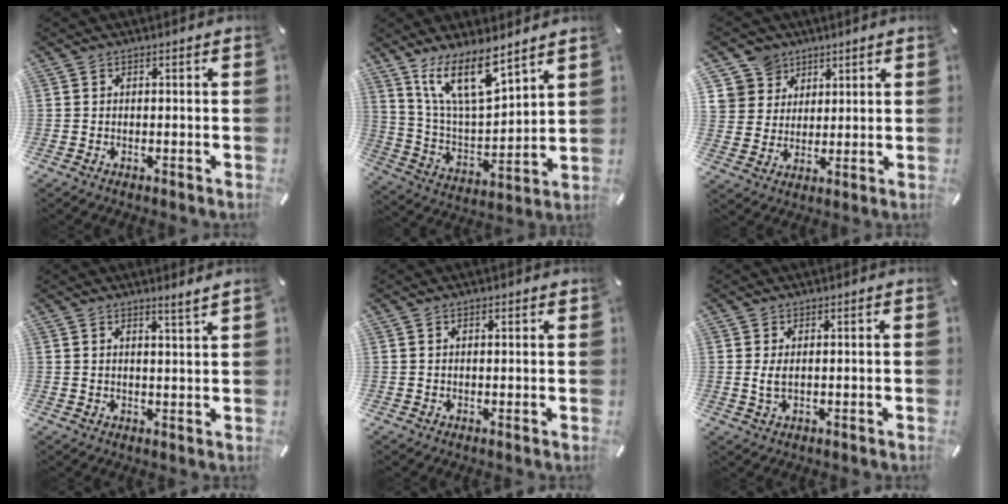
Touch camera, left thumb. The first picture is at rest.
{"total": 14.9, "force": [10.7, 5.2, 9.1], "torque": [-0.182, -0.053, 0.191]}
{"total": 8.4, "force": [4.6, 7.0, 0.0], "torque": [-0.014, -0.029, 0.091]}
{"total": 2.9, "force": [2.7, -0.7, 0.7], "torque": [-0.018, -0.017, 0.049]}
{"total": 0.9, "force": [0.6, 0.4, 0.5], "torque": [-0.008, 0.001, 0.010]}
{"total": 2.6, "force": [0.5, 1.1, 2.3], "torque": [-0.052, 0.000, 0.007]}